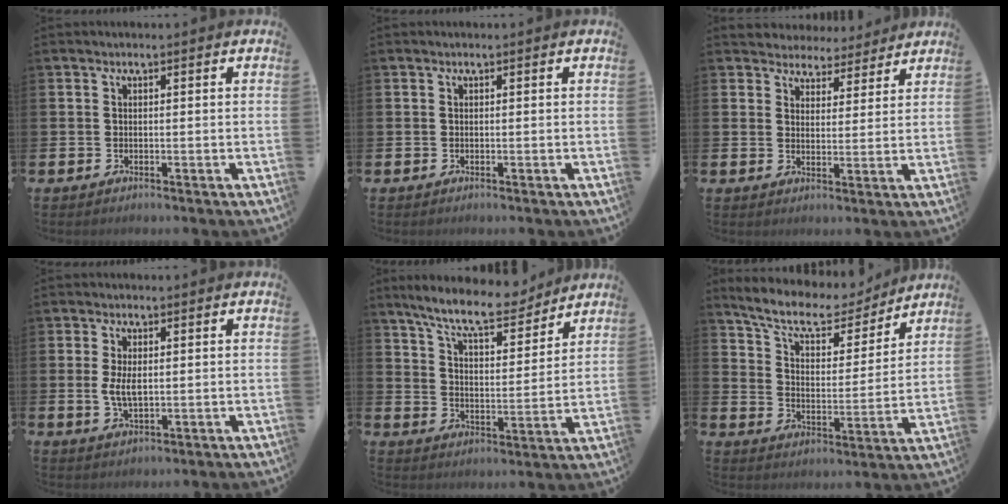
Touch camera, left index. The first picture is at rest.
{"total": 0.0}
{"total": 4.0, "force": [3.7, 1.6, -0.5], "torque": [-0.005, -0.031, 0.063]}
{"total": 3.6, "force": [0.3, 1.7, 3.2], "torque": [-0.050, 0.000, 0.001]}
{"total": 9.9, "force": [8.9, 2.0, 3.9], "torque": [-0.092, -0.053, 0.156]}
{"total": 9.2, "force": [8.1, 3.0, 3.3], "torque": [-0.086, -0.054, 0.137]}